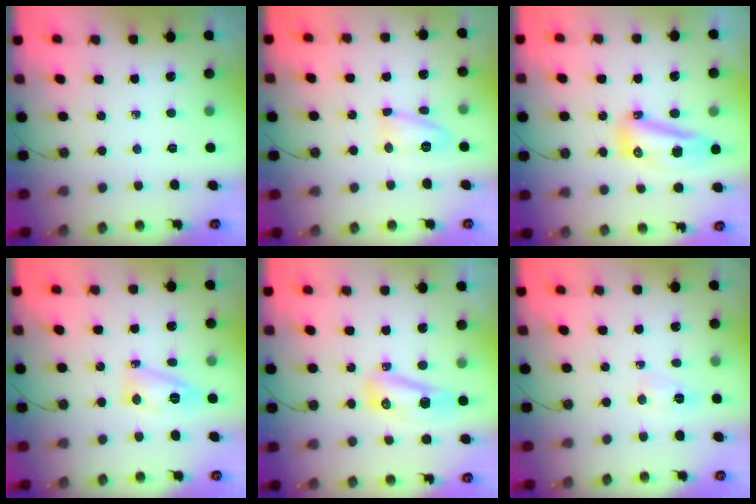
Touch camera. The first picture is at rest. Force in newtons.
{"total": 9.8, "press": 9.8, "slide": 0.9}
{"total": 18.9, "press": 14.1, "slide": 12.5}
{"total": 9.6, "press": 9.6, "slide": 1.0}
{"total": 8.1, "press": 8.0, "slide": 1.5}
{"total": 3.5, "press": 3.2, "slide": 1.6}